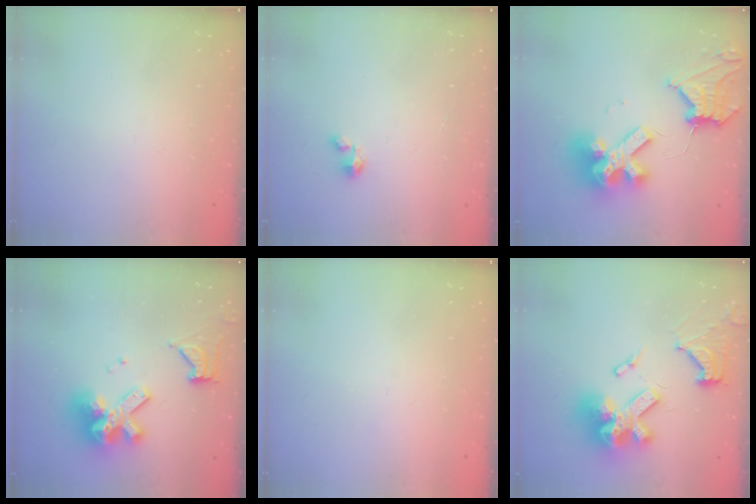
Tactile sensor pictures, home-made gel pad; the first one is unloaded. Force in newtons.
{"total": 1.8, "press": 1.8, "slide": 0.1}
{"total": 16.6, "press": 16.5, "slide": 1.4}
{"total": 12.2, "press": 12.1, "slide": 1.3}
{"total": 0.0}
{"total": 20.1, "press": 20.0, "slide": 1.9}